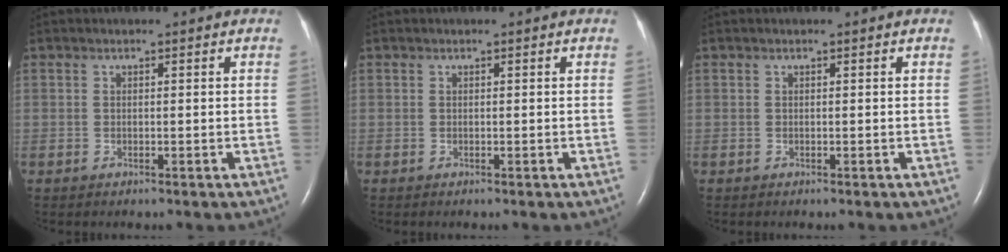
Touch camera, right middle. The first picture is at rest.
{"total": 0.0}
{"total": 0.0}